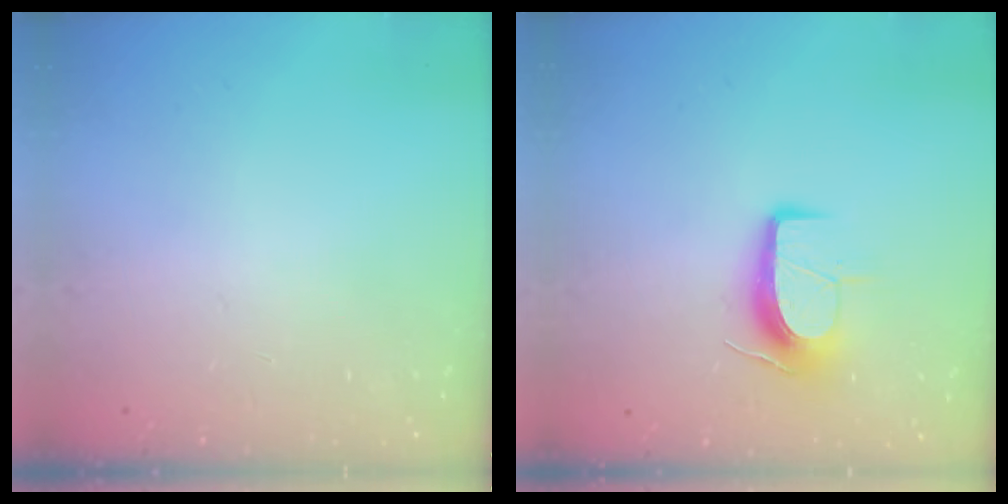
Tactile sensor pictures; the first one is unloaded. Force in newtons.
{"total": 10.2, "press": 10.2, "slide": 0.8}